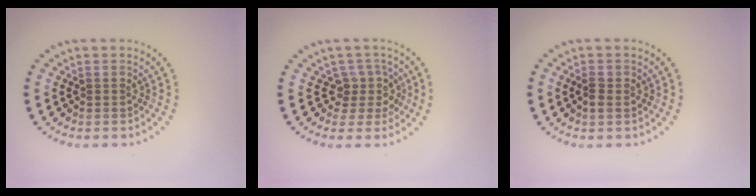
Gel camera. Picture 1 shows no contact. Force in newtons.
{"total": 2.5, "press": 1.9, "slide": 1.6}
{"total": 1.5, "press": 1.5, "slide": 0.3}